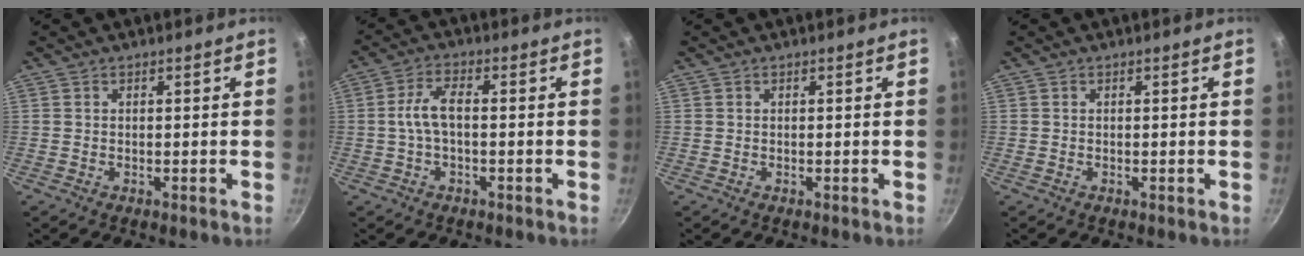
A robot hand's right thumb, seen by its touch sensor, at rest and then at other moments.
{"total": 5.2, "force": [-0.2, 2.3, 4.7], "torque": [-0.101, 0.017, -0.008]}
{"total": 0.0}
{"total": 0.0}